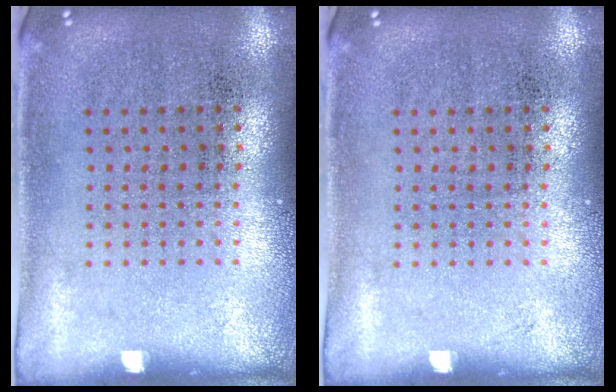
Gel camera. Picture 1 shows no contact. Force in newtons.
{"total": 0.0}